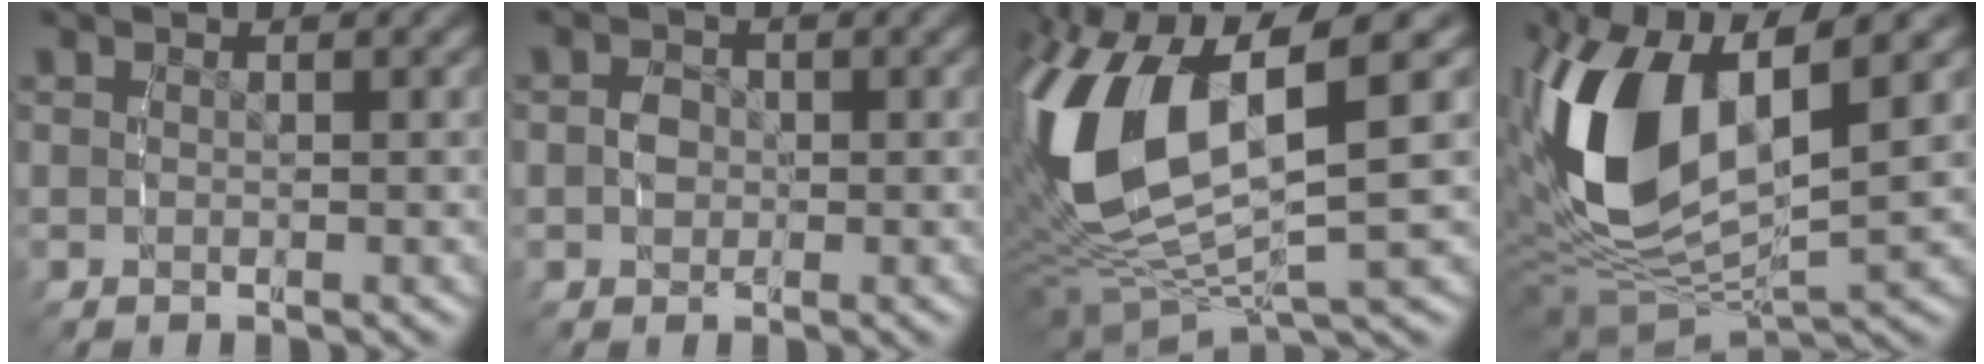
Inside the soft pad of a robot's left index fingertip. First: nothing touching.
{"total": 1.5, "force": [-0.2, 1.4, 0.5], "torque": [-0.008, -0.002, -0.007]}
{"total": 12.9, "force": [0.3, 7.6, 10.4], "torque": [-0.248, -0.022, 0.013]}
{"total": 12.5, "force": [0.1, 7.6, 9.9], "torque": [-0.221, -0.023, 0.005]}